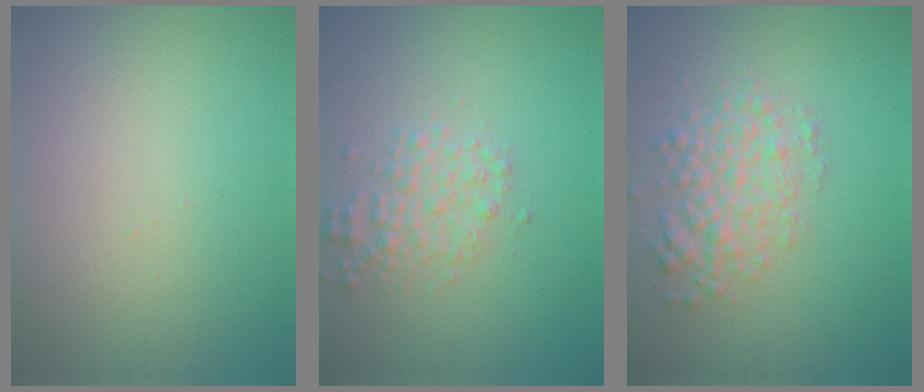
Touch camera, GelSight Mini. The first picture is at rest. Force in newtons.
{"total": 2.5, "press": 2.5, "slide": 0.0}
{"total": 3.6, "press": 3.6, "slide": 0.1}